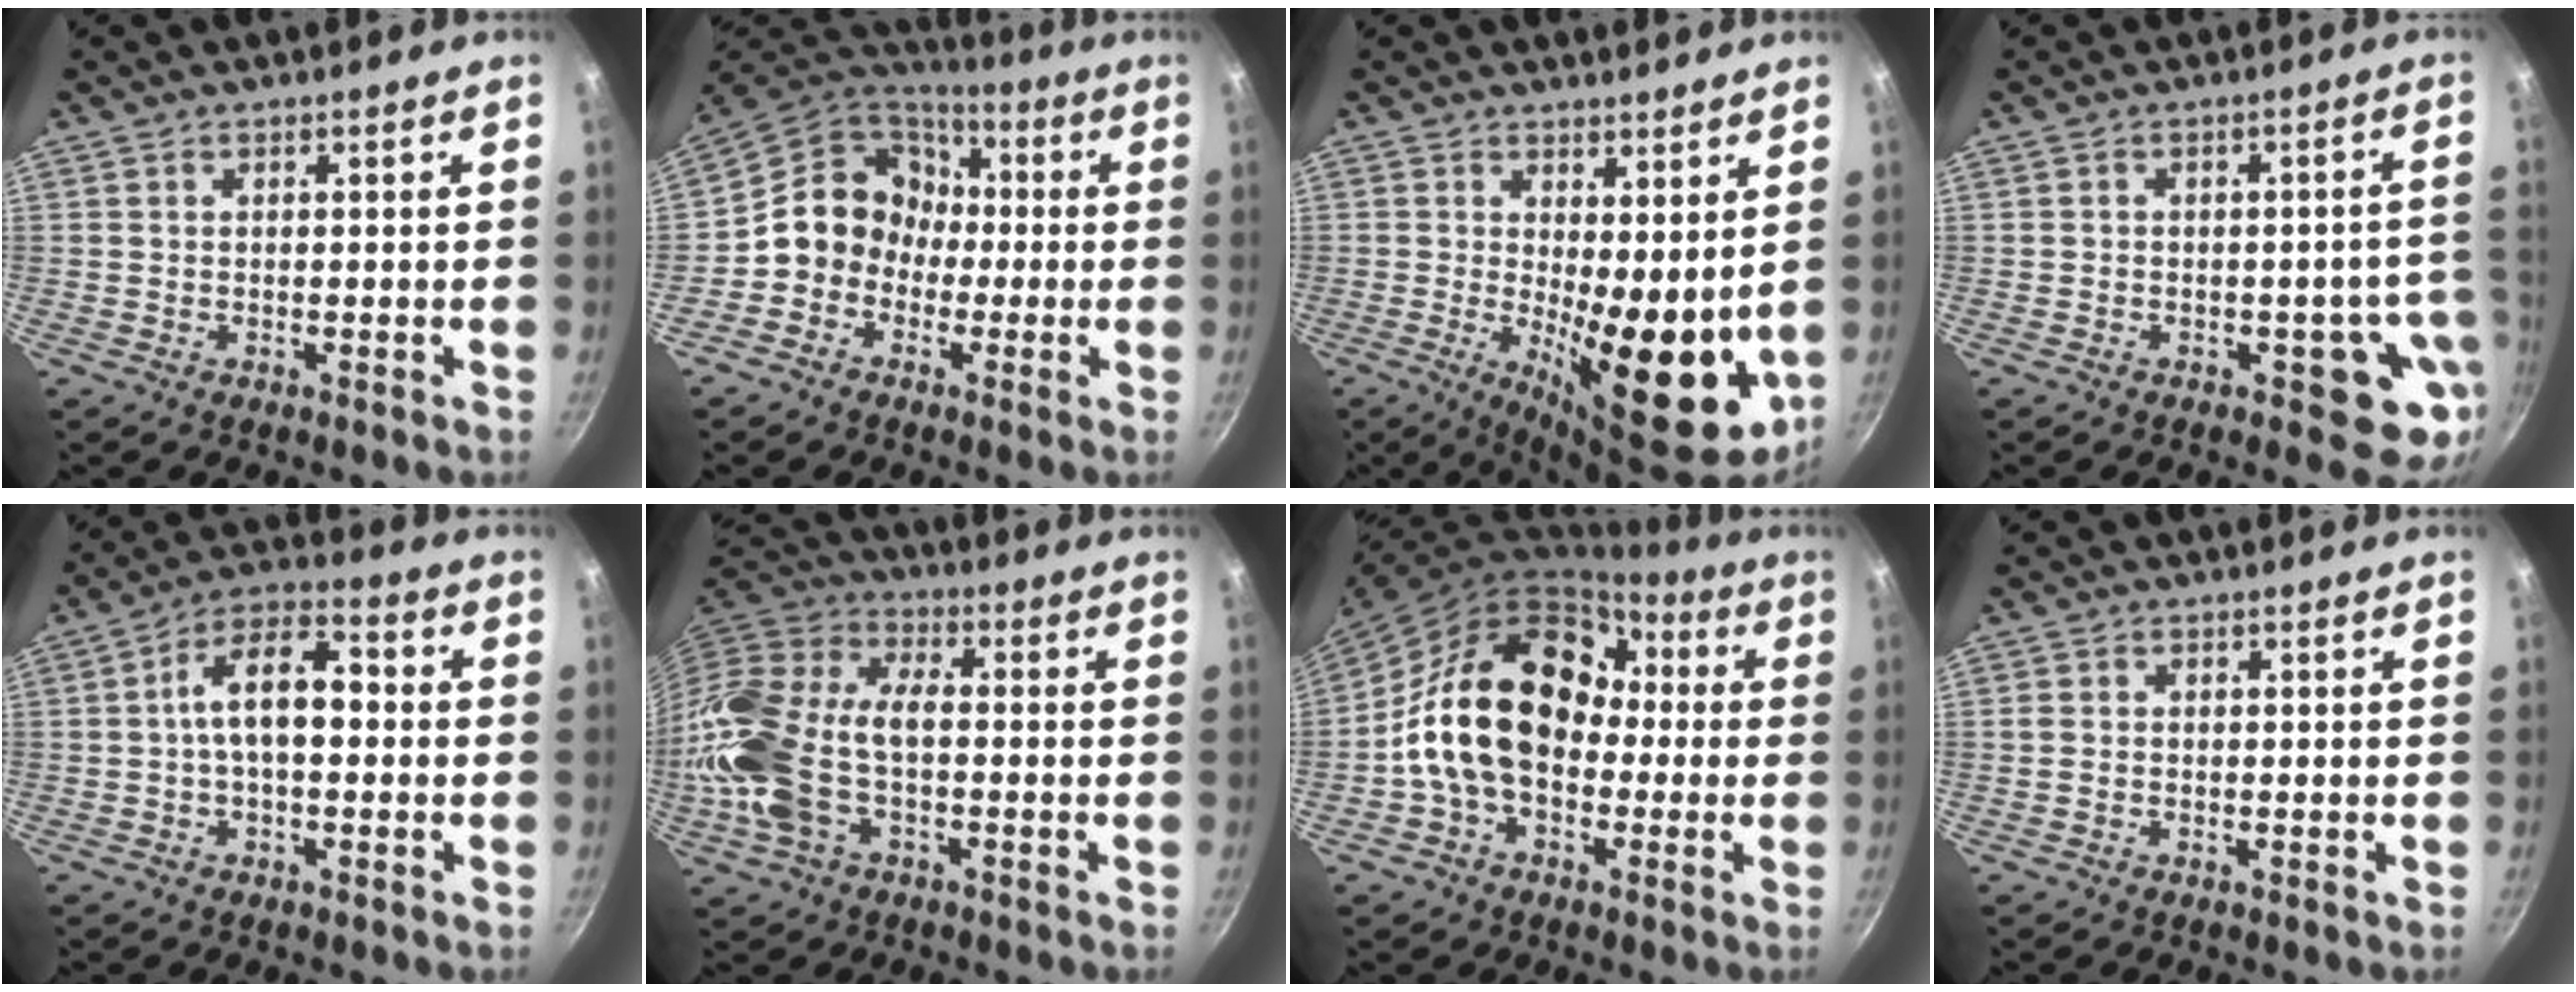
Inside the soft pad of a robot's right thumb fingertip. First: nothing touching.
{"total": 12.3, "force": [-1.4, 11.1, 5.1], "torque": [-0.039, 0.044, -0.047]}
{"total": 13.3, "force": [0.9, 5.1, 12.3], "torque": [-0.139, -0.032, 0.026]}
{"total": 8.5, "force": [-3.2, 4.8, 6.2], "torque": [-0.012, 0.025, -0.036]}
{"total": 10.5, "force": [0.1, 5.8, 8.8], "torque": [-0.126, 0.038, -0.011]}
{"total": 19.9, "force": [-3.5, 11.8, 15.6], "torque": [-0.320, 0.034, -0.081]}
{"total": 19.6, "force": [-0.3, 14.1, 13.7], "torque": [-0.202, 0.057, -0.019]}
{"total": 1.1, "force": [-0.1, 0.9, 0.6], "torque": [-0.015, 0.003, -0.003]}